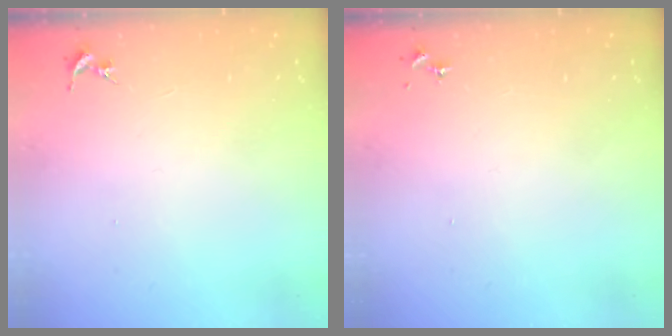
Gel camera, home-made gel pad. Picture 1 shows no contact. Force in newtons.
{"total": 0.0}